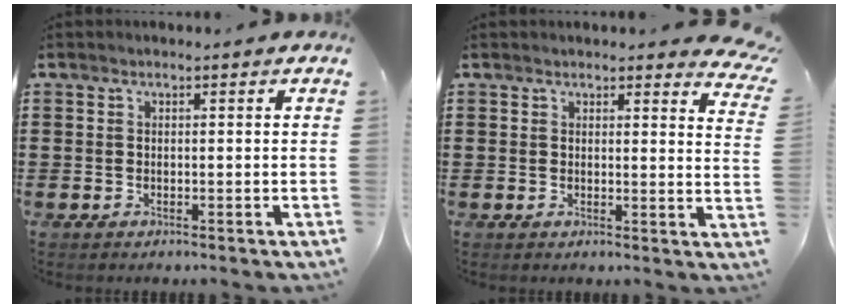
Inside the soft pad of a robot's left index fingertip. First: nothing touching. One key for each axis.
{"total": 2.8, "fx": 2.6, "fy": 0.3, "fz": 0.8, "tx": -0.008, "ty": -0.013, "tz": 0.046}